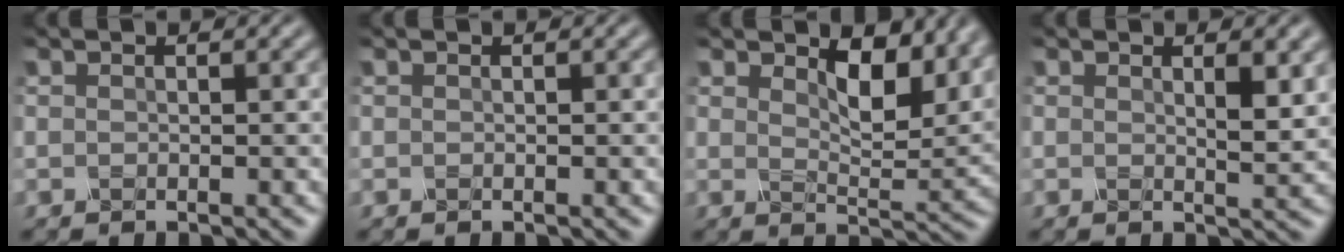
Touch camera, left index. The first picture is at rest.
{"total": 0.0}
{"total": 6.4, "force": [3.4, 2.9, 4.6], "torque": [-0.071, -0.008, 0.049]}
{"total": 2.4, "force": [1.0, 0.6, 2.1], "torque": [-0.025, -0.005, 0.017]}